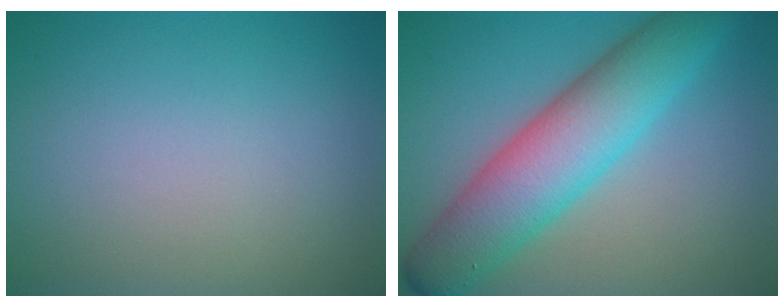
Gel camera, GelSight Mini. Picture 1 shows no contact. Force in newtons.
{"total": 8.5, "press": 8.5, "slide": 0.0}